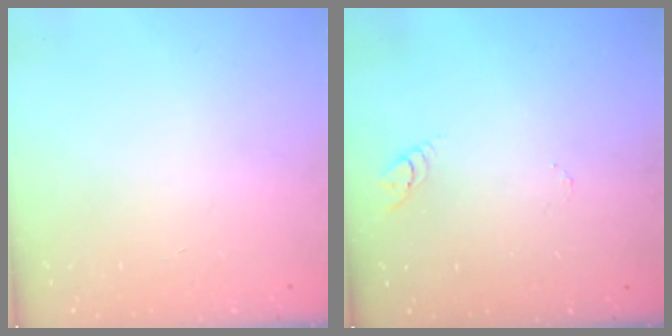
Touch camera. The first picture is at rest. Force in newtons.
{"total": 2.9, "press": 2.9, "slide": 0.3}